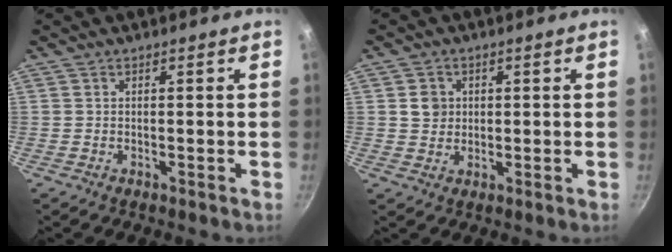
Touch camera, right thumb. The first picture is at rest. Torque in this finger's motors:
{"motor_torque": [0.01, 1.35, 0.60, -0.42, -0.01]}